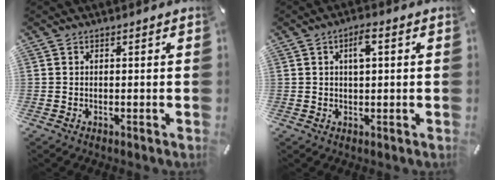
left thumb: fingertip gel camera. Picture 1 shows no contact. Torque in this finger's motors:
{"motor_torque": [0.21, -0.09, 0.25, 0.13, -0.01]}